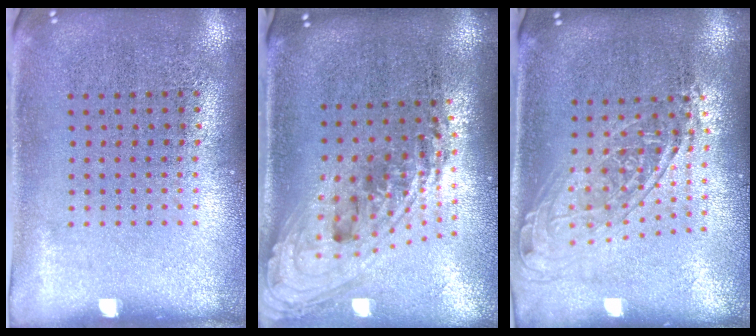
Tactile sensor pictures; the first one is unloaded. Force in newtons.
{"total": 2.4, "press": 1.7, "slide": 1.6}
{"total": 1.7, "press": 1.4, "slide": 1.0}